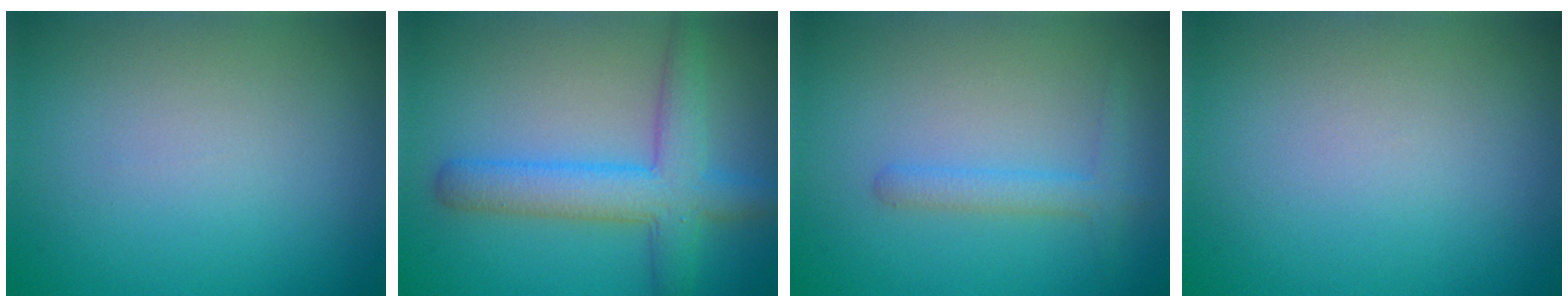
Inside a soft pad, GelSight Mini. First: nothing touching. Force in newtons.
{"total": 5.3, "press": 5.3, "slide": 0.2}
{"total": 1.7, "press": 1.7, "slide": 0.1}
{"total": 0.0}